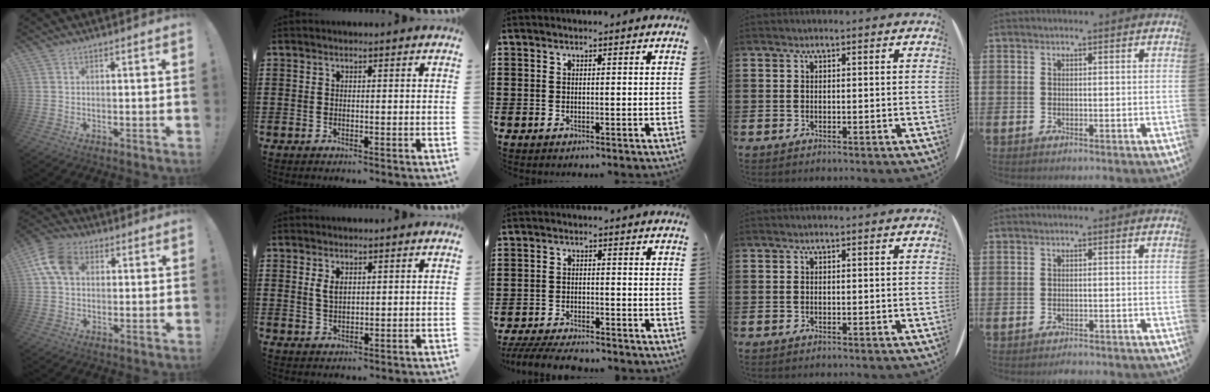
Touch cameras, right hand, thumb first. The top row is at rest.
{"thumb": {"total": 11.0, "force": [2.9, 7.7, 7.3], "torque": [-0.135, 0.012, 0.058]}, "index": {"total": 2.4, "force": [1.0, 1.3, 1.8], "torque": [-0.040, 0.004, 0.017]}, "middle": {"total": 4.3, "force": [-4.1, 0.3, 1.2], "torque": [-0.032, -0.008, -0.085]}, "little": {"total": 1.1, "force": [-1.1, 0.1, 0.1], "torque": [-0.005, 0.001, -0.022]}}